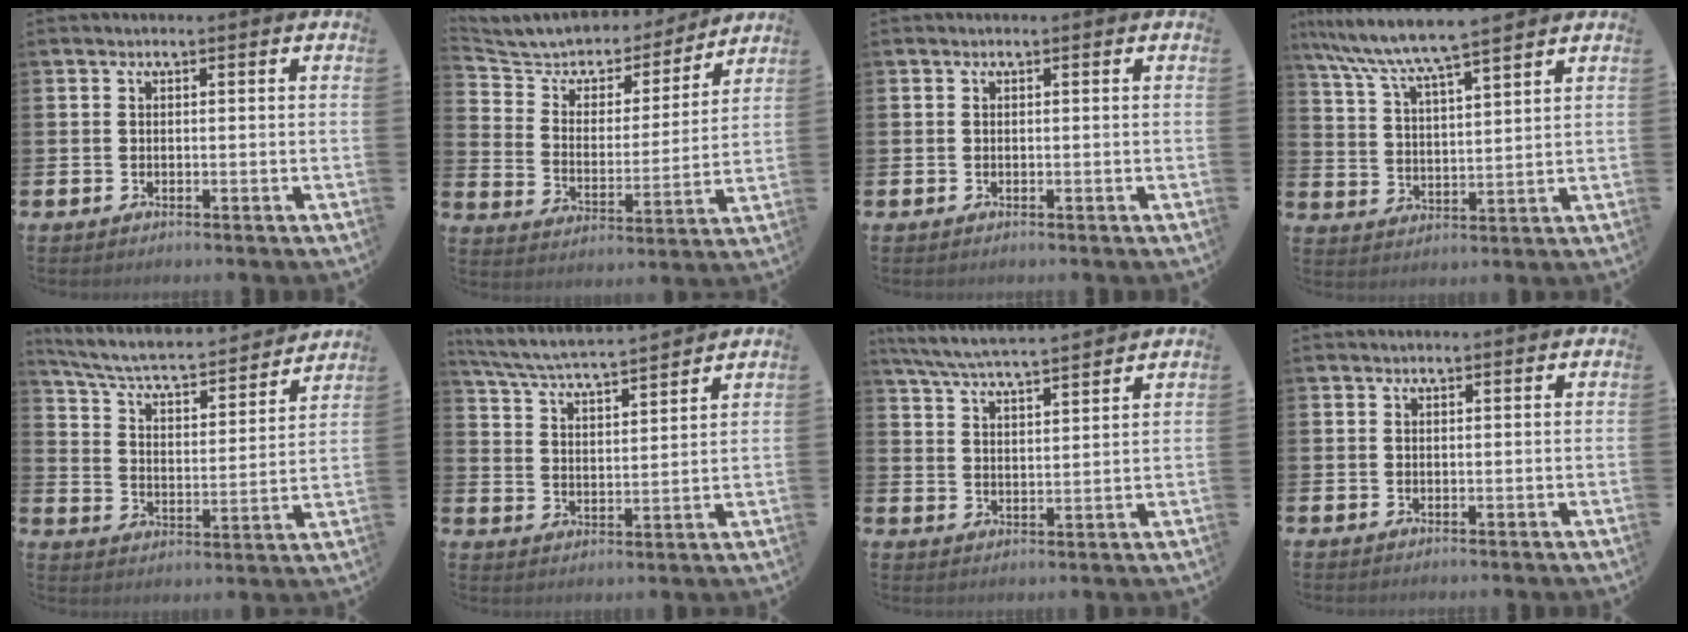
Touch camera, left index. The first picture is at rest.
{"total": 6.3, "force": [5.8, 2.5, 0.7], "torque": [-0.058, -0.042, 0.097]}
{"total": 0.0}
{"total": 7.9, "force": [7.4, 0.3, 2.9], "torque": [-0.087, -0.036, 0.131]}
{"total": 6.5, "force": [5.8, 1.4, 2.6], "torque": [-0.082, -0.046, 0.091]}
{"total": 5.4, "force": [5.2, -0.1, 1.3], "torque": [-0.052, -0.040, 0.086]}
{"total": 6.2, "force": [6.0, 0.1, 1.5], "torque": [-0.054, -0.037, 0.106]}
{"total": 0.7, "force": [0.6, 0.0, 0.2], "torque": [0.005, -0.004, 0.010]}